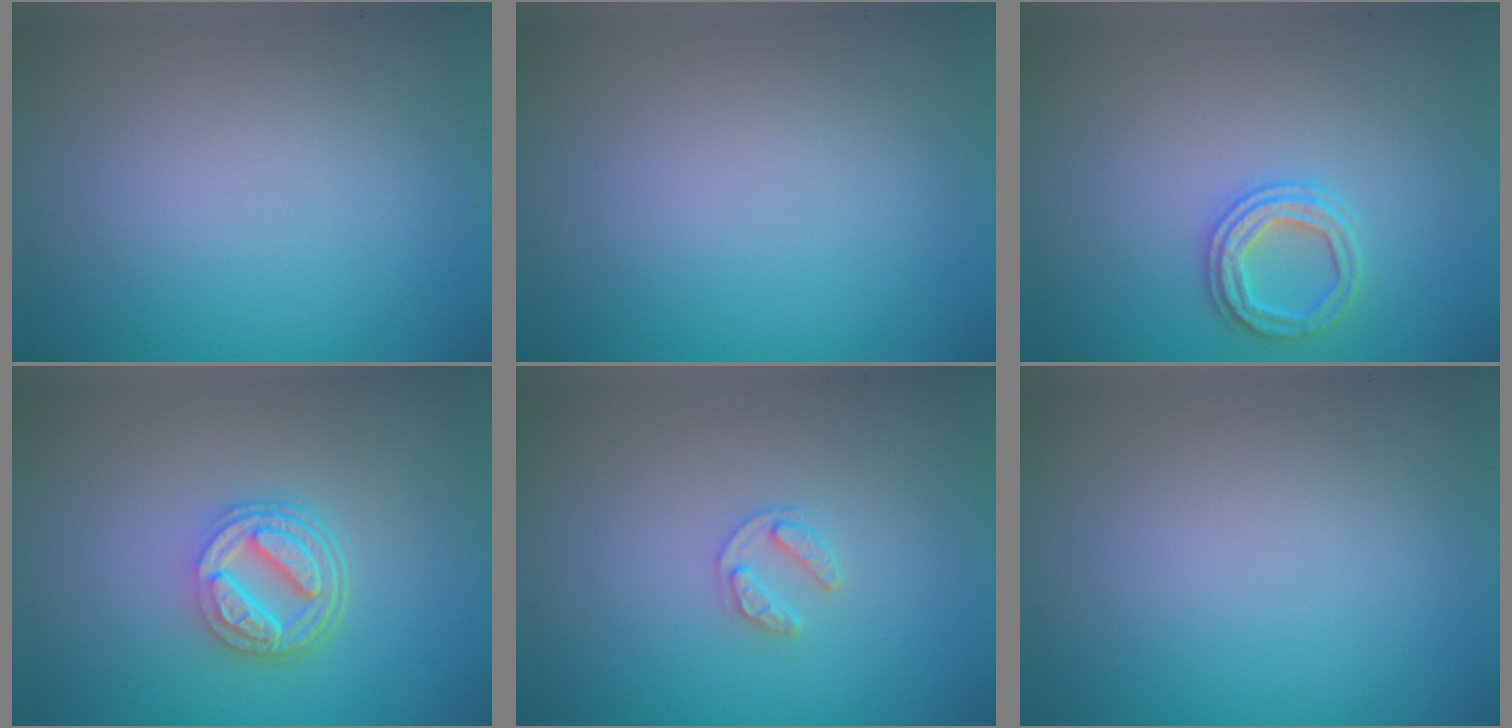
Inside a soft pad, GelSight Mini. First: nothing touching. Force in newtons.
{"total": 0.0}
{"total": 2.5, "press": 2.4, "slide": 0.6}
{"total": 5.2, "press": 3.7, "slide": 3.6}
{"total": 1.6, "press": 1.6, "slide": 0.3}
{"total": 0.0}